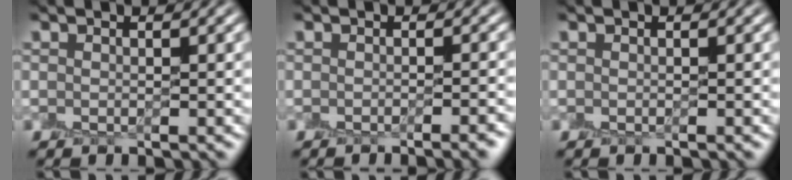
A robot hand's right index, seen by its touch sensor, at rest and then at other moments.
{"total": 2.9, "force": [-2.0, 0.6, 2.0], "torque": [-0.021, 0.004, -0.025]}
{"total": 0.0}